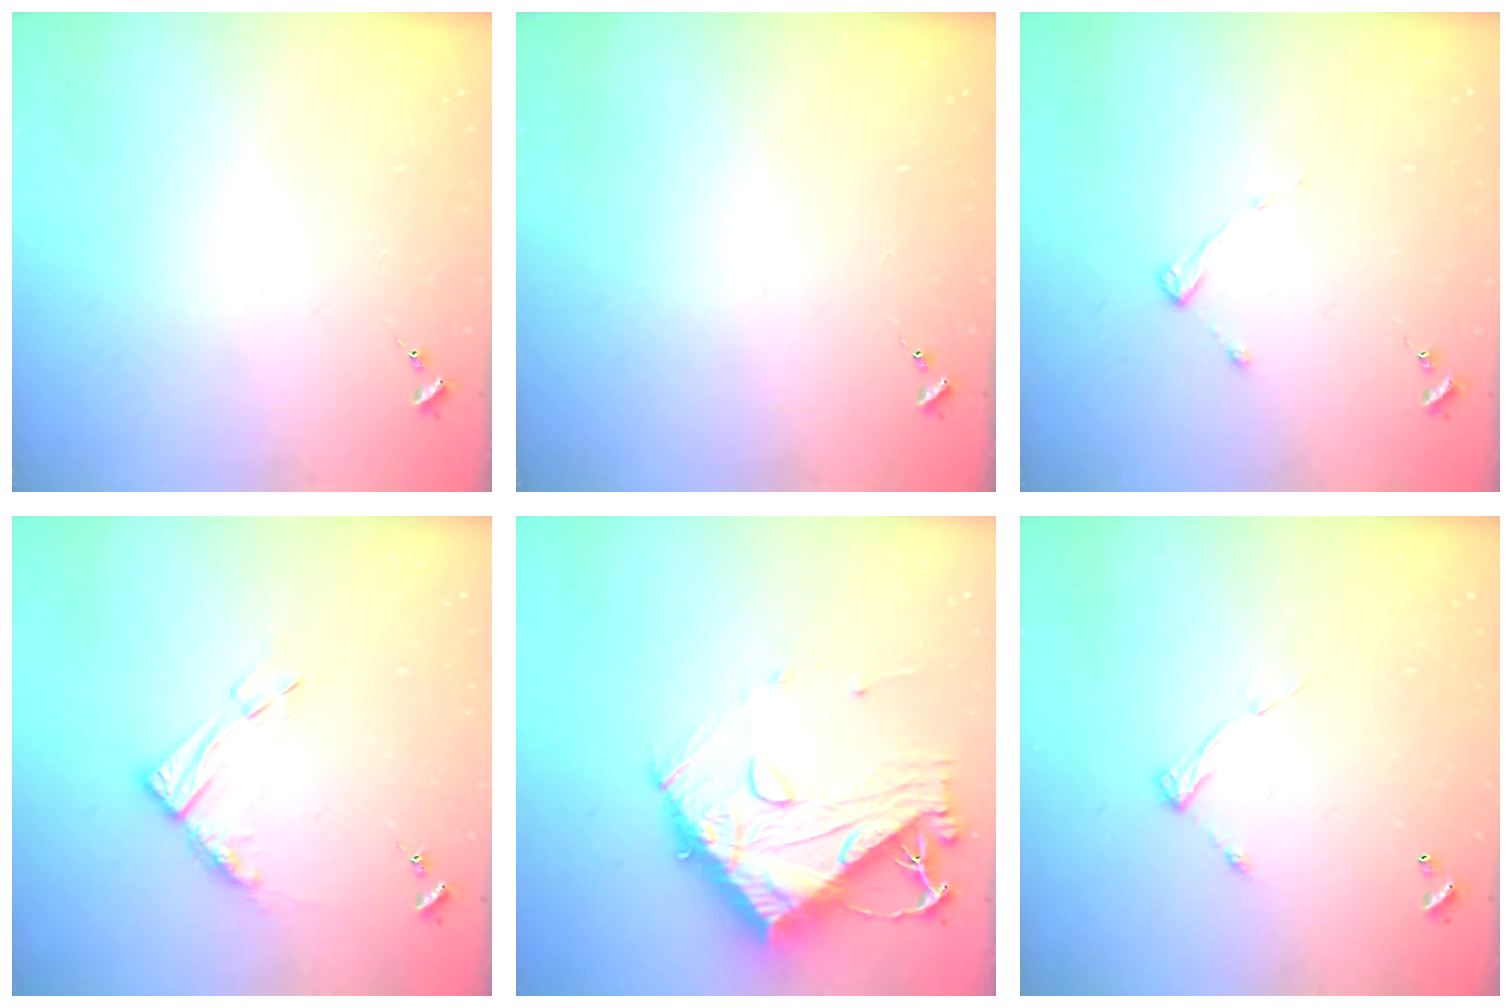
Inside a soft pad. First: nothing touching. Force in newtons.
{"total": 0.0}
{"total": 2.6, "press": 2.5, "slide": 0.4}
{"total": 9.6, "press": 9.5, "slide": 1.1}
{"total": 14.2, "press": 14.1, "slide": 1.2}
{"total": 6.2, "press": 6.2, "slide": 0.3}